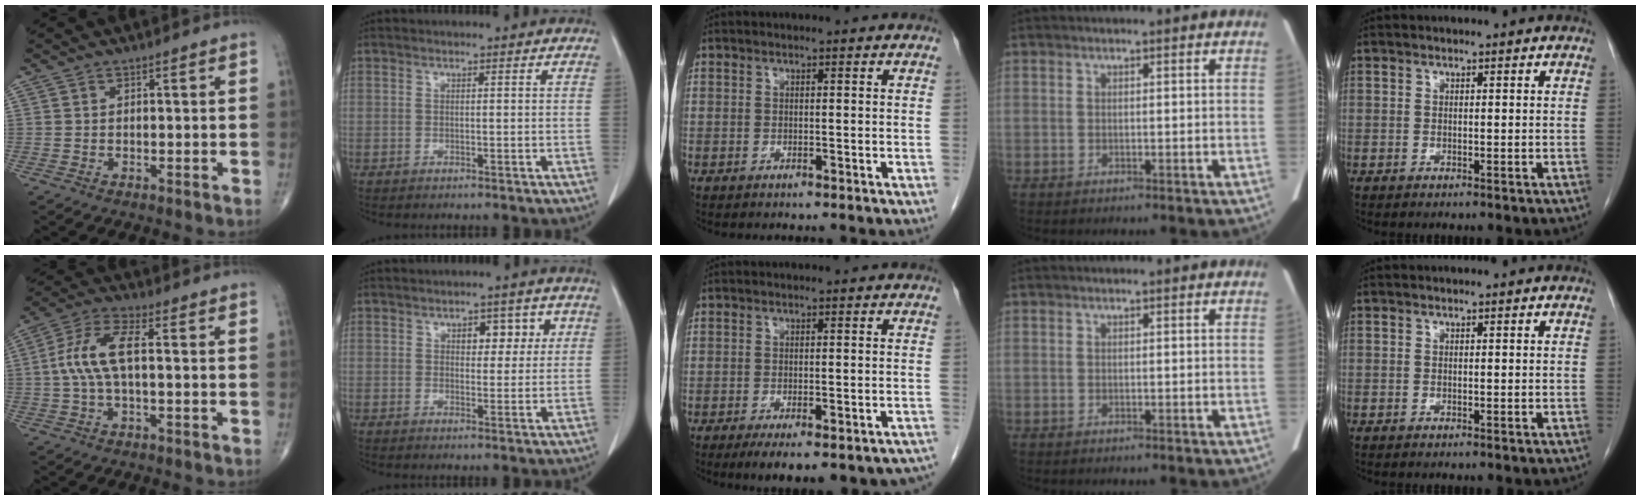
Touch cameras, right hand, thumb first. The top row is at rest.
{"thumb": {"total": 9.2, "force": [0.3, 3.5, 8.5], "torque": [-0.194, 0.028, 0.002]}, "index": {"total": 4.8, "force": [1.7, 2.8, 3.5], "torque": [-0.036, 0.011, 0.023]}, "middle": {"total": 13.0, "force": [-10.7, 3.1, 6.6], "torque": [-0.055, 0.004, -0.126]}}